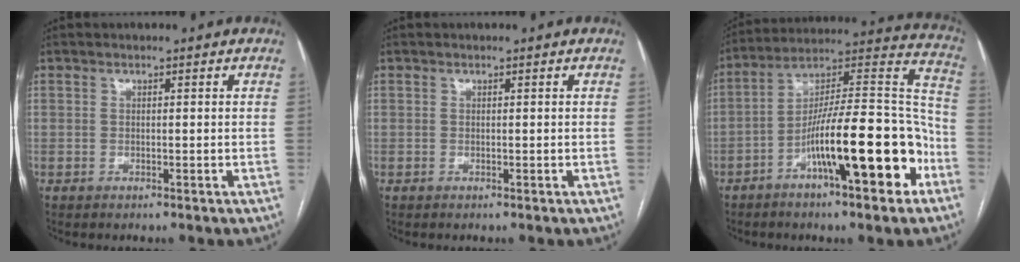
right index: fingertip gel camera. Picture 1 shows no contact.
{"total": 0.0}
{"total": 20.2, "force": [-8.4, 3.6, 18.0], "torque": [-0.272, 0.024, -0.127]}